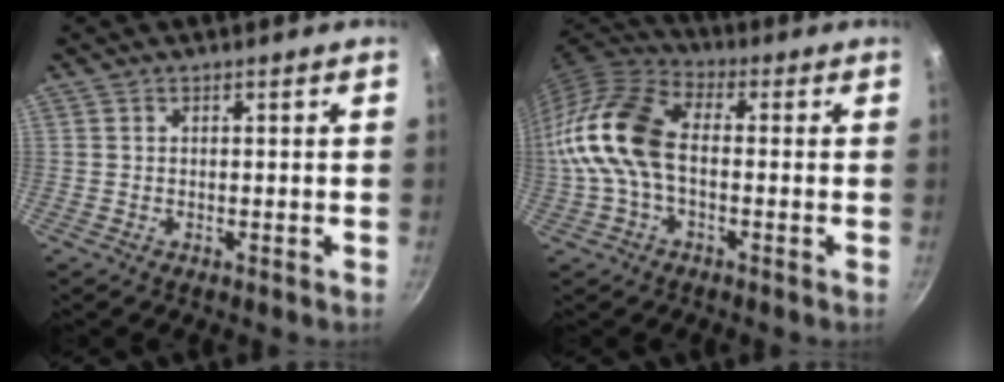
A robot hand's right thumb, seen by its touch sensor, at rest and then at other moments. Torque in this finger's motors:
{"motor_torque": [0.07, 2.56, 1.14, -1.01, 0.64]}